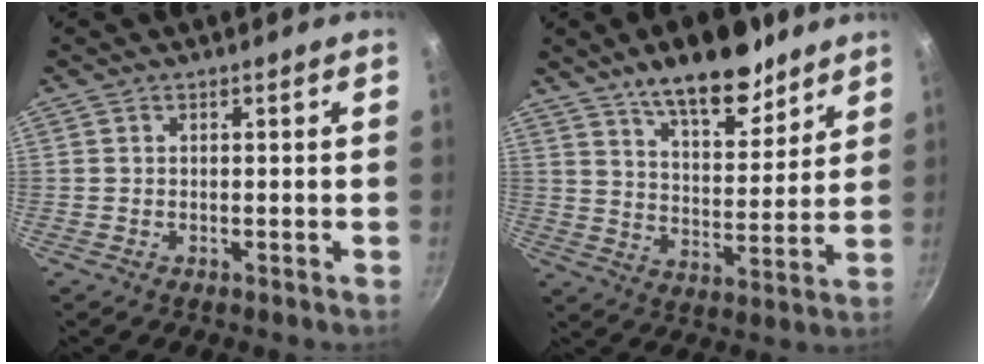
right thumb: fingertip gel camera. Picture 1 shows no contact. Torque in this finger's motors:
{"motor_torque": [0.56, 0.34, 0.44, 0.43, 0.06]}